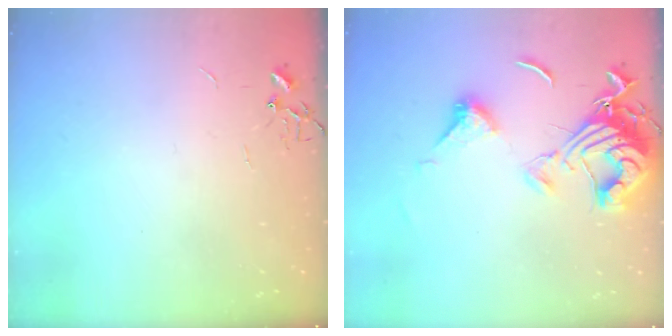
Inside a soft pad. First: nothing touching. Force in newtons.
{"total": 14.7, "press": 14.6, "slide": 1.5}